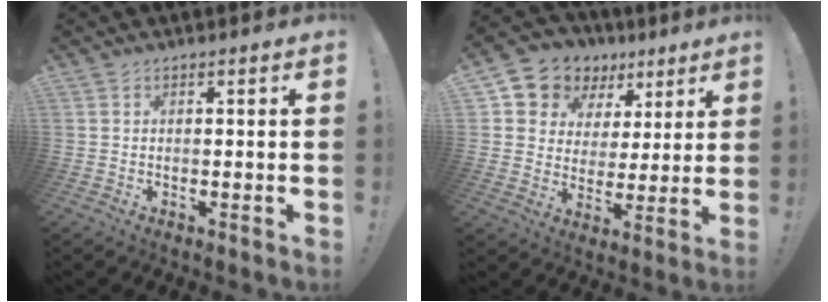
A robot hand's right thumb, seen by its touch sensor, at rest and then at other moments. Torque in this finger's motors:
{"motor_torque": [0.08, 0.40, 0.22, -0.09, 0.17]}